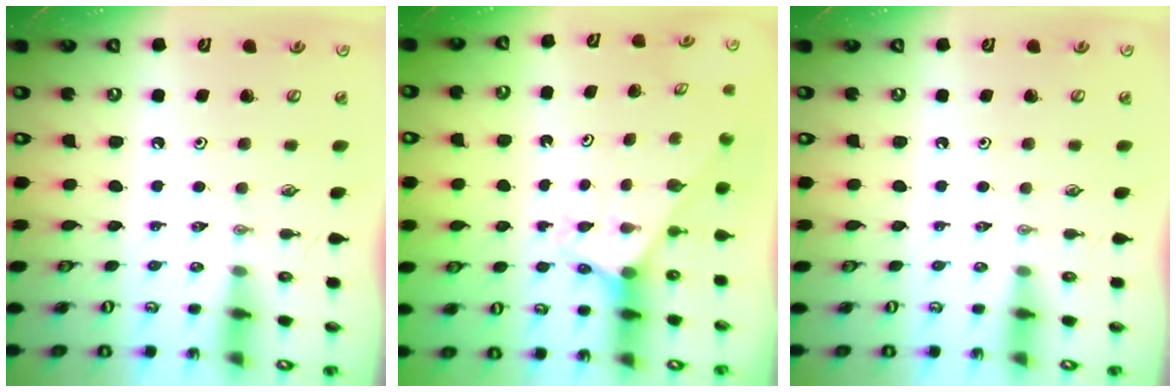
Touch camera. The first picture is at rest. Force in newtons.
{"total": 2.5, "press": 2.5, "slide": 0.2}
{"total": 0.0}